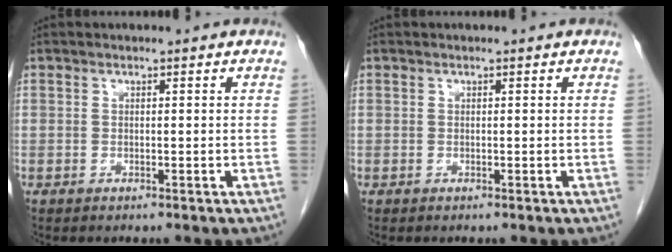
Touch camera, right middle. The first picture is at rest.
{"total": 0.0}